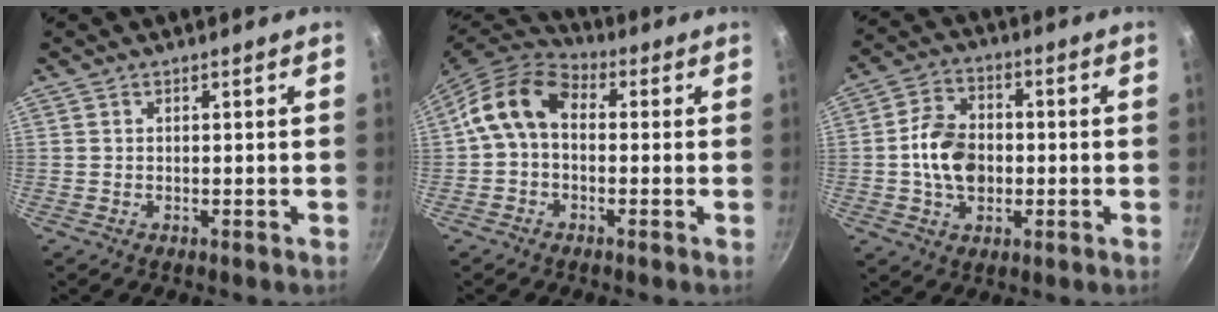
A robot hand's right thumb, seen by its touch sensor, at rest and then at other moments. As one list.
[{"total": 11.2, "force": [0.4, 7.8, 8.0], "torque": [-0.139, 0.032, -0.009]}, {"total": 10.7, "force": [-0.8, 7.6, 7.4], "torque": [-0.114, 0.015, -0.020]}]